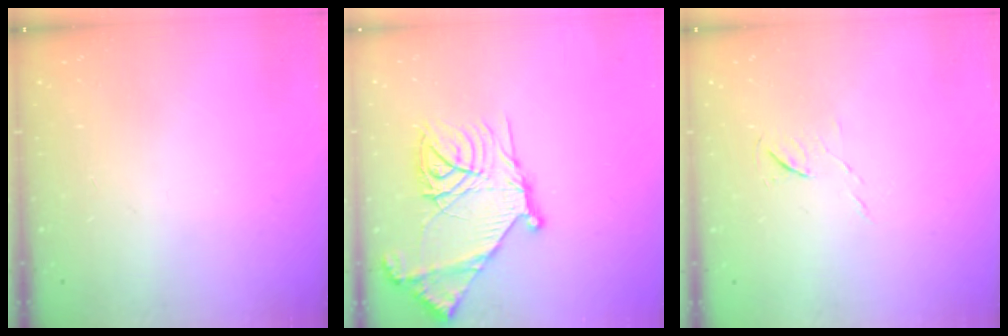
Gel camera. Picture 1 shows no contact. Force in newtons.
{"total": 22.5, "press": 22.4, "slide": 2.2}
{"total": 5.3, "press": 5.3, "slide": 0.5}